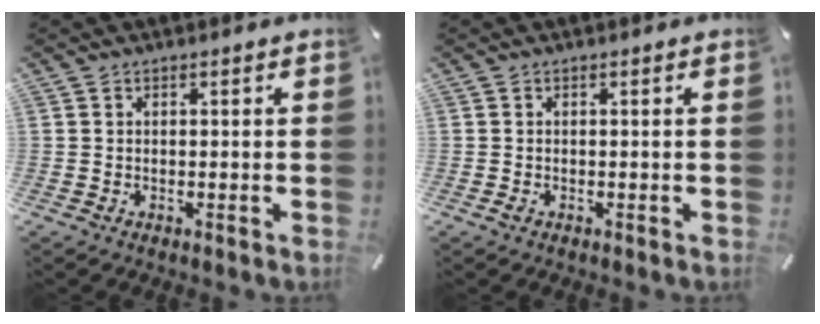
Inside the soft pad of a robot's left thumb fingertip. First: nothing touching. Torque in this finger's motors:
{"motor_torque": [0.11, 0.42, 0.05, -0.21, 0.03]}